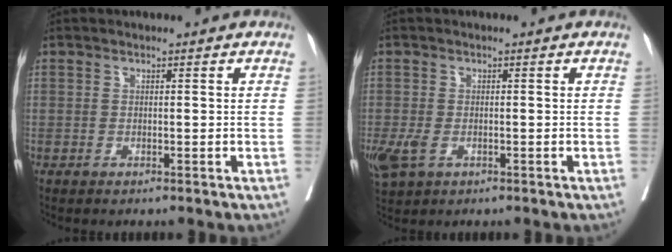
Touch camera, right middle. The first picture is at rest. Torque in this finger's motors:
{"motor_torque": [0.74, -0.23, 0.08, 0.03]}